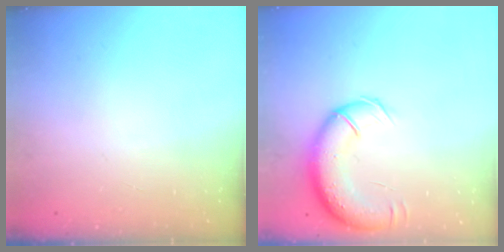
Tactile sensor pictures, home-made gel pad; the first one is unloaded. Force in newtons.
{"total": 13.8, "press": 13.3, "slide": 3.7}